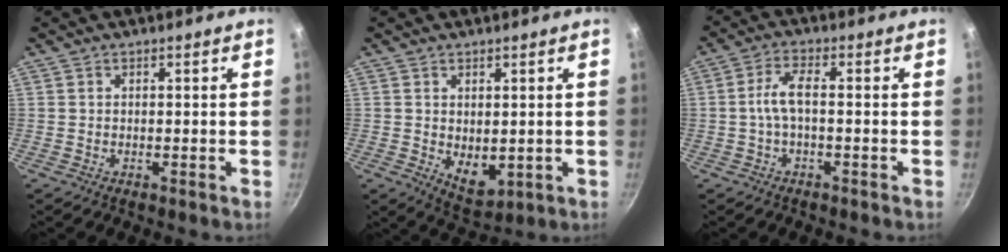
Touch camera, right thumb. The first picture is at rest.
{"total": 6.0, "force": [0.3, 3.8, 4.6], "torque": [-0.054, -0.018, 0.019]}
{"total": 4.6, "force": [-0.9, 1.5, 4.3], "torque": [-0.100, 0.019, -0.024]}